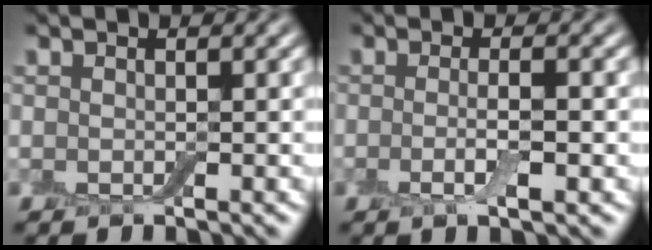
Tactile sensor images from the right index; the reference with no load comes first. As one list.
[{"total": 2.7, "force": [-0.5, 0.5, 2.6], "torque": [-0.049, -0.006, -0.011]}]